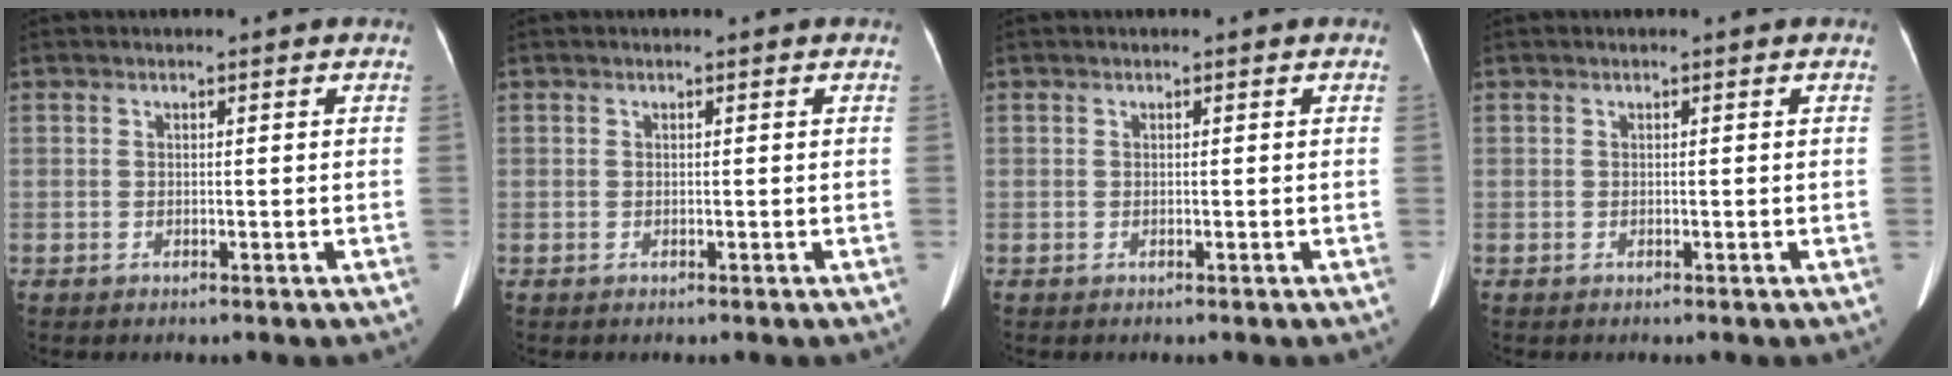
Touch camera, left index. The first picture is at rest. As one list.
[{"total": 0.0}, {"total": 0.0}, {"total": 0.0}]